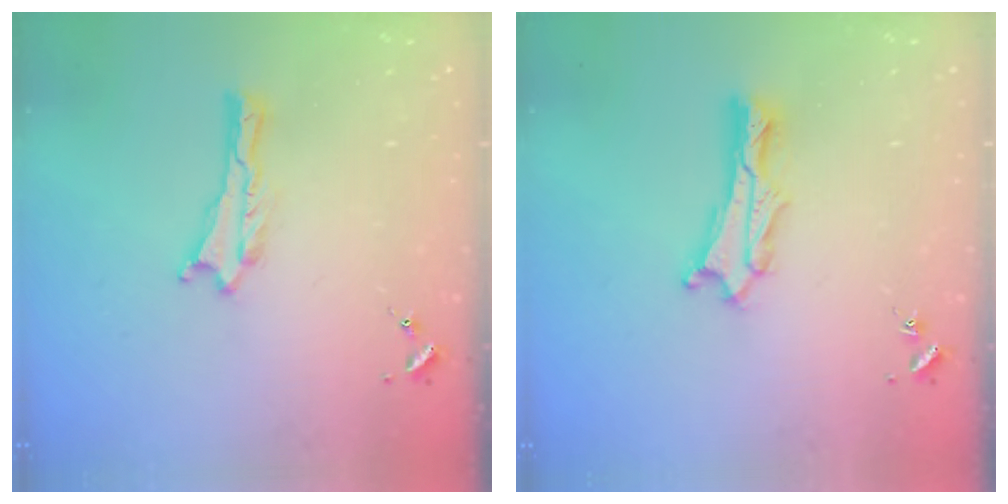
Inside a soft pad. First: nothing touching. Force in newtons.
{"total": 1.9, "press": 1.9, "slide": 0.2}